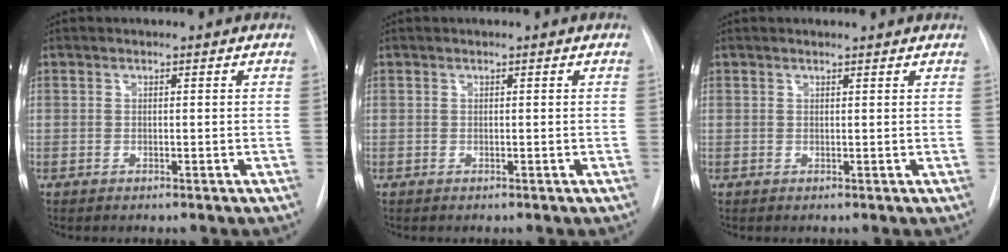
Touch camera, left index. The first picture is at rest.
{"total": 0.0}
{"total": 1.8, "force": [1.8, 0.3, 0.3], "torque": [-0.013, 0.008, 0.018]}